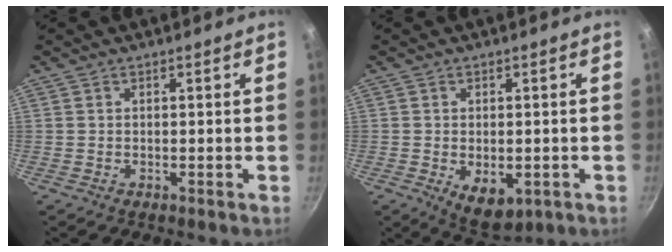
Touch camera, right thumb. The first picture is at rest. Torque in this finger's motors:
{"motor_torque": [-0.42, 0.24, -0.04, 0.25, 0.06]}